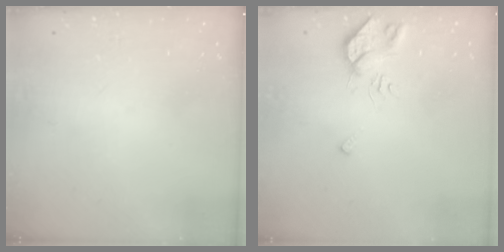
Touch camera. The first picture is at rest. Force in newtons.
{"total": 7.4, "press": 7.4, "slide": 1.1}